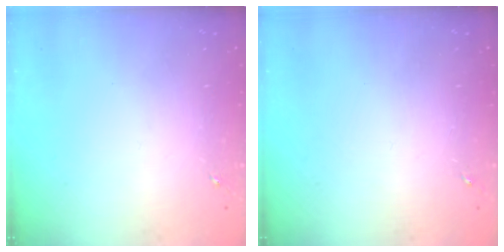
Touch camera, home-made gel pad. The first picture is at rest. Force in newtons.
{"total": 0.0}